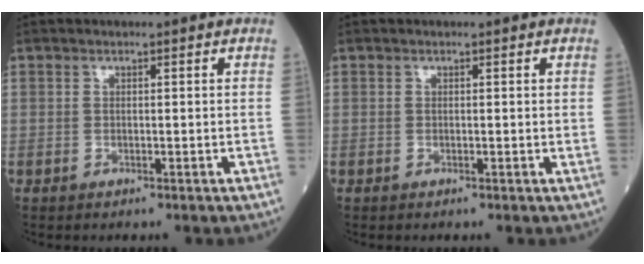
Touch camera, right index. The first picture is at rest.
{"total": 0.0}